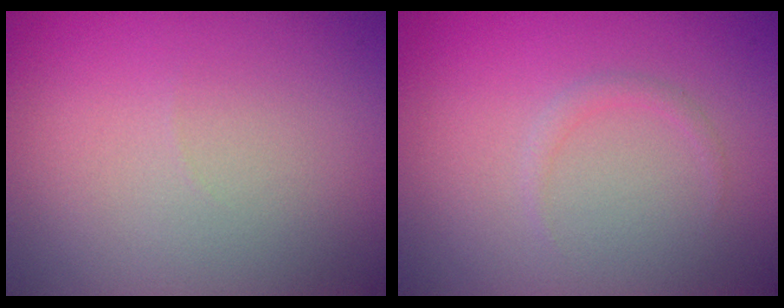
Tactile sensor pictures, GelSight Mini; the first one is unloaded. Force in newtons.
{"total": 0.7, "press": 0.7, "slide": 0.1}